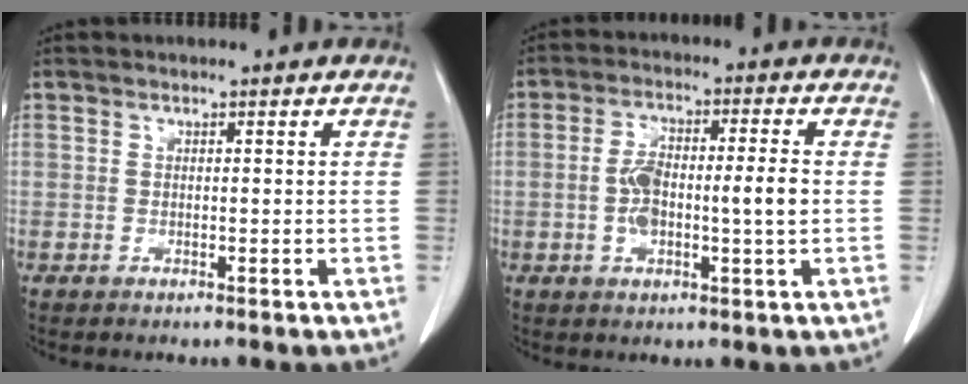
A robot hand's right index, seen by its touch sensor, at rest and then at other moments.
{"total": 8.3, "force": [-0.6, 1.8, 8.0], "torque": [-0.154, 0.014, -0.011]}